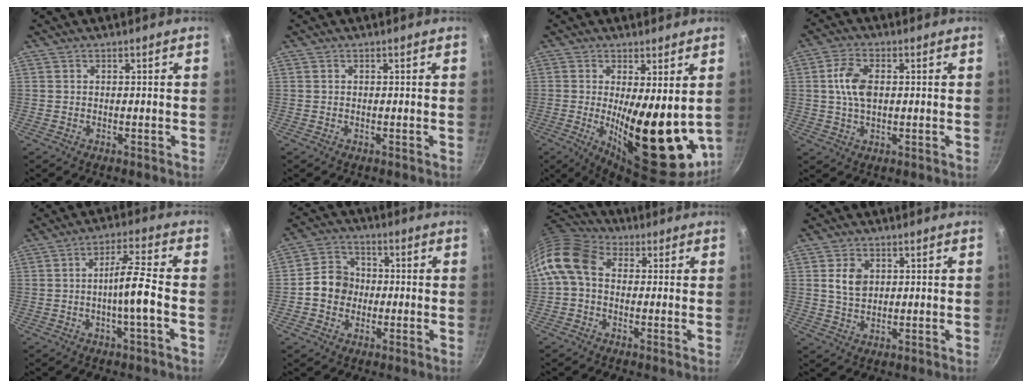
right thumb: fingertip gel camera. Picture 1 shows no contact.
{"total": 0.0}
{"total": 17.7, "force": [0.0, 6.2, 16.5], "torque": [-0.219, -0.034, 0.015]}
{"total": 7.0, "force": [0.9, 4.2, 5.6], "torque": [-0.099, 0.008, 0.013]}
{"total": 7.5, "force": [-1.8, 0.3, 7.2], "torque": [-0.130, 0.027, -0.033]}
{"total": 8.1, "force": [-0.9, 7.1, 3.8], "torque": [-0.035, 0.022, -0.031]}
{"total": 10.7, "force": [0.8, 7.9, 7.2], "torque": [-0.132, 0.028, -0.007]}
{"total": 5.1, "force": [1.3, 3.7, 3.2], "torque": [-0.047, -0.005, 0.025]}